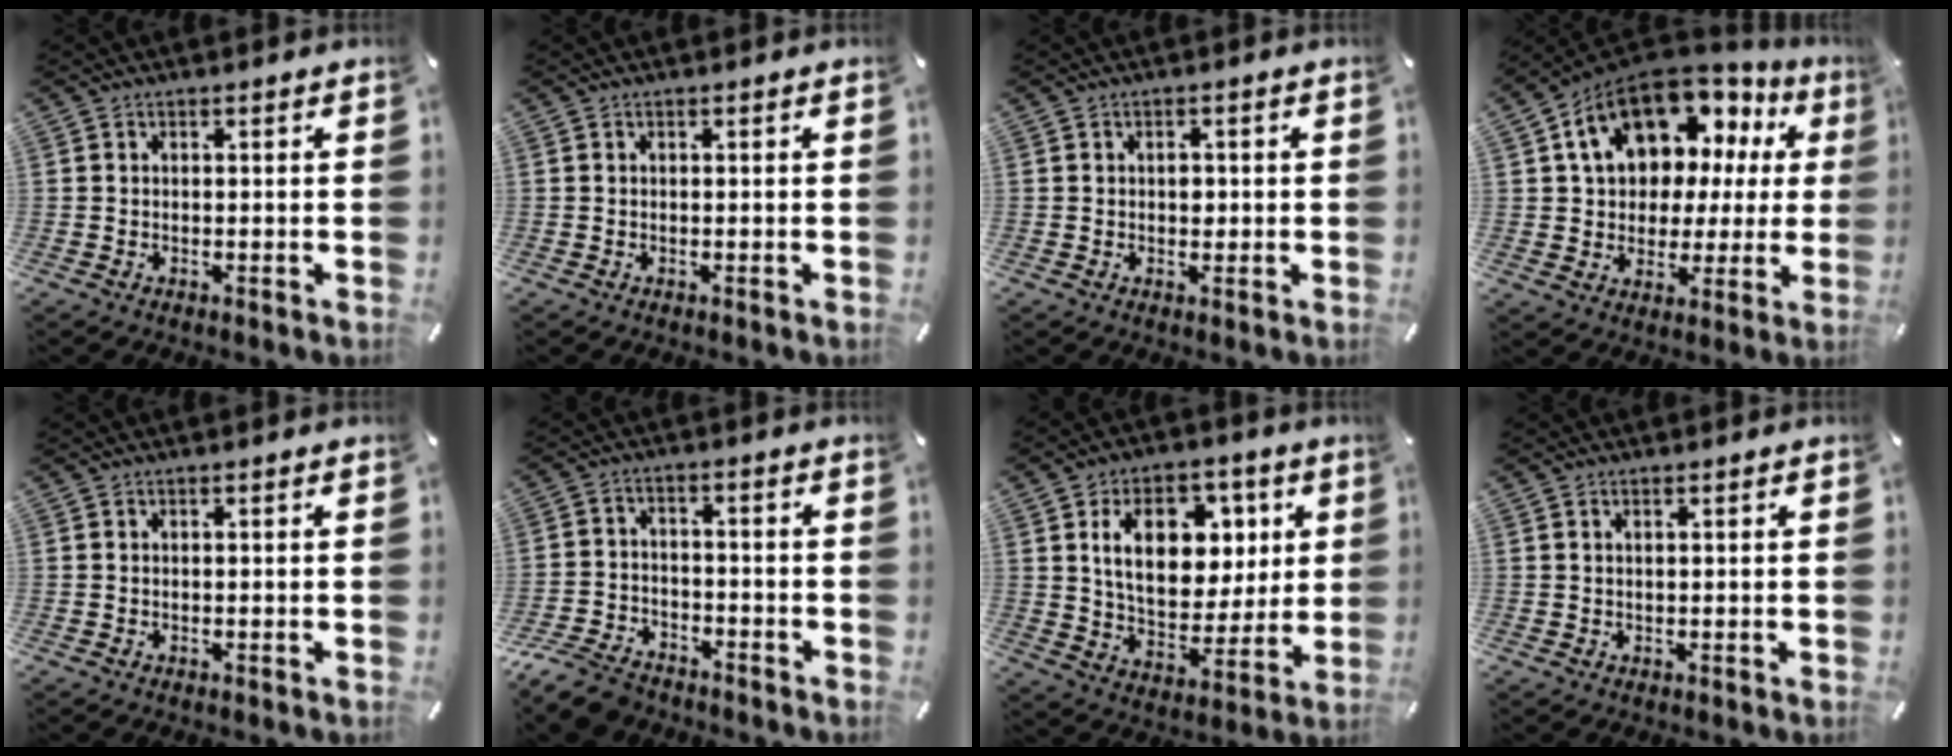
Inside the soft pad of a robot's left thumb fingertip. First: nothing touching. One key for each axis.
{"total": 0.0}
{"total": 2.0, "fx": 0.0, "fy": 1.6, "fz": 1.3, "tx": -0.010, "ty": -0.002, "tz": -0.005}
{"total": 16.5, "fx": 8.5, "fy": 11.2, "fz": 8.7, "tx": -0.151, "ty": -0.048, "tz": 0.157}
{"total": 0.0}
{"total": 8.1, "fx": -6.8, "fy": 3.7, "fz": 2.5, "tx": -0.055, "ty": 0.032, "tz": -0.132}
{"total": 16.1, "fx": 5.6, "fy": 11.4, "fz": 10.0, "tx": -0.150, "ty": -0.006, "tz": 0.103}
{"total": 0.6, "fx": 0.3, "fy": 0.2, "fz": 0.5, "tx": -0.009, "ty": 0.001, "tz": 0.004}